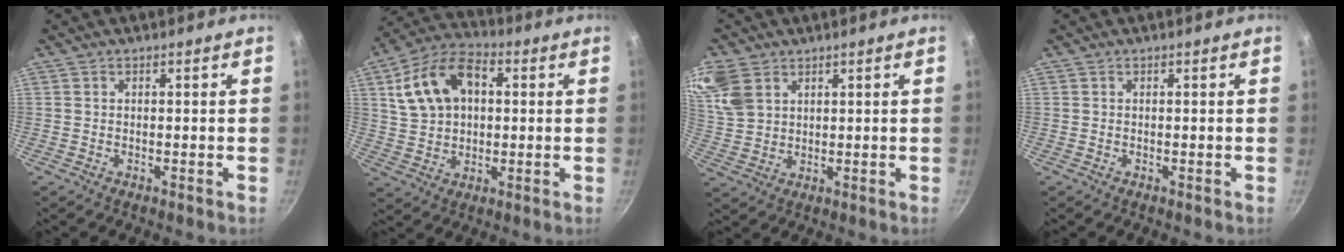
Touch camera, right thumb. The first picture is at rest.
{"total": 15.4, "force": [3.8, 10.2, 10.8], "torque": [-0.177, 0.022, 0.060]}
{"total": 10.2, "force": [5.1, 7.1, 5.2], "torque": [-0.104, -0.007, 0.110]}
{"total": 0.0}